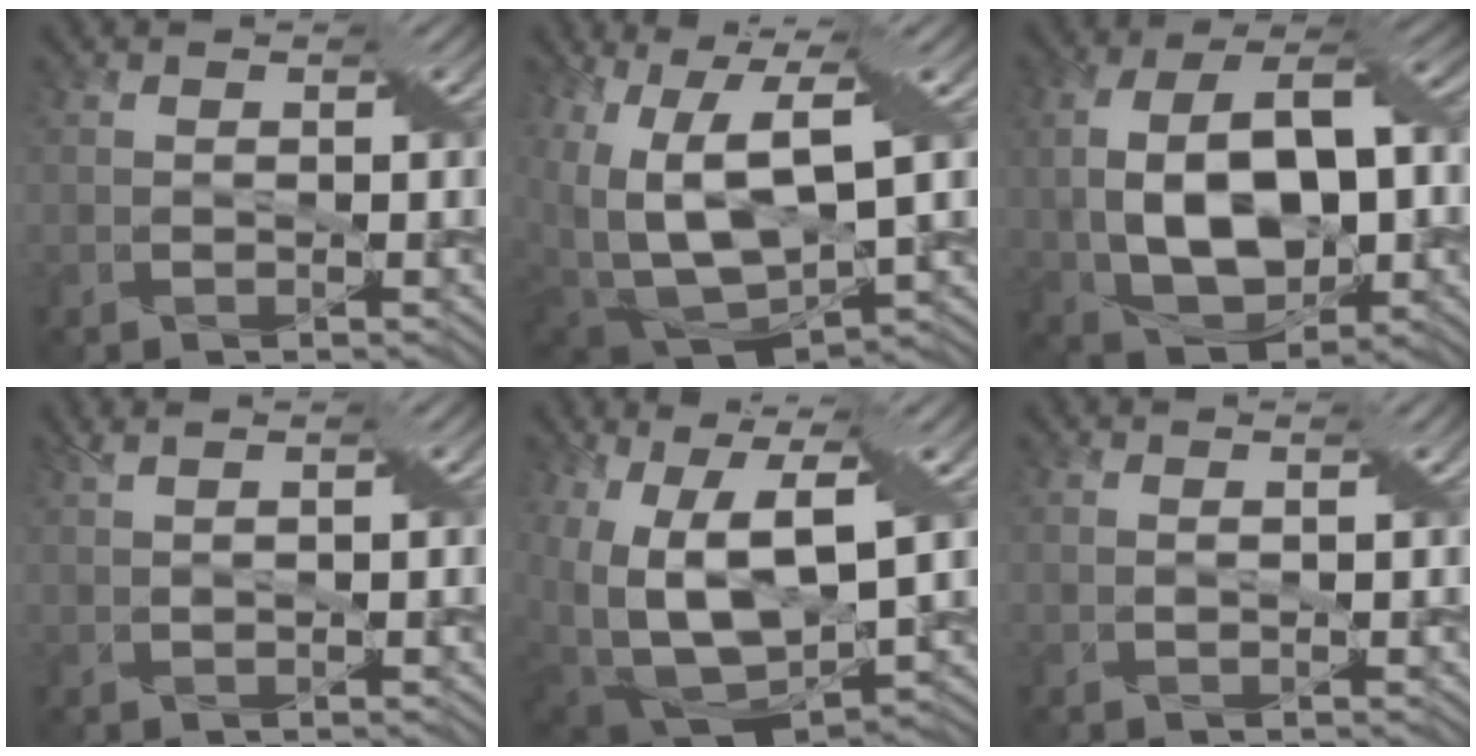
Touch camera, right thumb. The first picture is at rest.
{"total": 16.4, "force": [2.8, 9.3, 13.2], "torque": [-0.266, -0.014, 0.081]}
{"total": 14.7, "force": [-0.5, 8.9, 11.7], "torque": [-0.230, 0.002, -0.004]}
{"total": 2.2, "force": [1.6, 0.4, 1.5], "torque": [-0.033, 0.006, 0.021]}
{"total": 17.9, "force": [2.7, 11.2, 13.7], "torque": [-0.280, -0.019, 0.087]}
{"total": 0.9, "force": [0.7, 0.0, 0.6], "torque": [-0.013, -0.003, 0.012]}